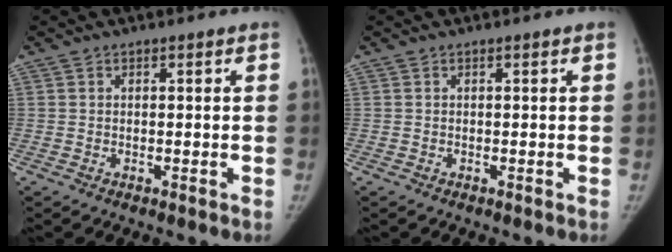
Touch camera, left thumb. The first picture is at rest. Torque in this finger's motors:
{"motor_torque": [0.07, -0.02, 0.12, -0.43, 0.02]}